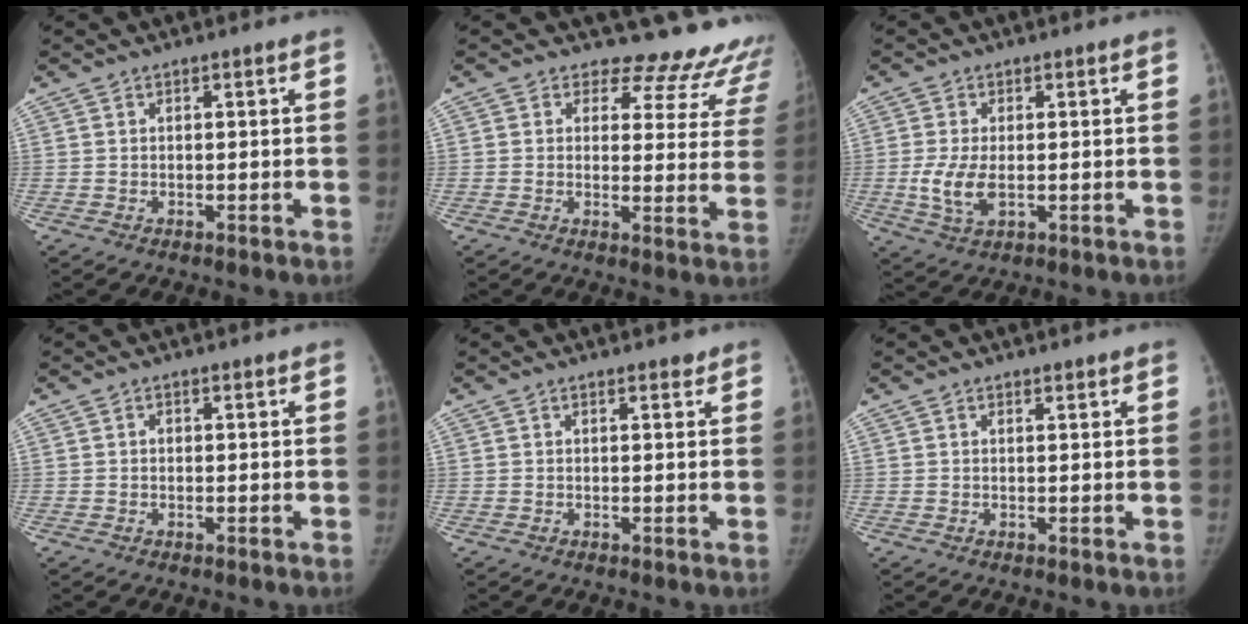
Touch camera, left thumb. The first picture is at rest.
{"total": 15.6, "force": [13.9, 6.6, 2.5], "torque": [0.024, -0.106, 0.134]}
{"total": 6.0, "force": [-0.5, 3.2, 5.0], "torque": [-0.112, -0.014, -0.006]}
{"total": 0.6, "force": [0.1, 0.5, 0.3], "torque": [-0.001, 0.001, 0.001]}
{"total": 1.3, "force": [1.0, 0.6, 0.5], "torque": [-0.004, -0.005, 0.012]}
{"total": 0.8, "force": [0.7, 0.3, 0.3], "torque": [-0.004, -0.005, 0.010]}